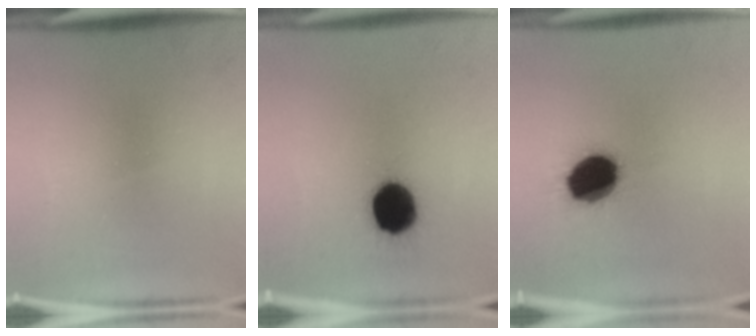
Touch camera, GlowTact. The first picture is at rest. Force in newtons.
{"total": 13.9}
{"total": 16.2}